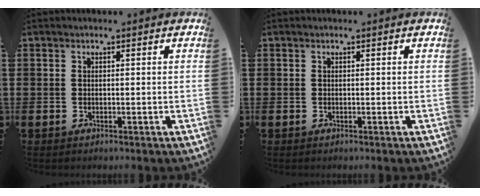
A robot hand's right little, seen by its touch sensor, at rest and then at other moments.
{"total": 0.0}